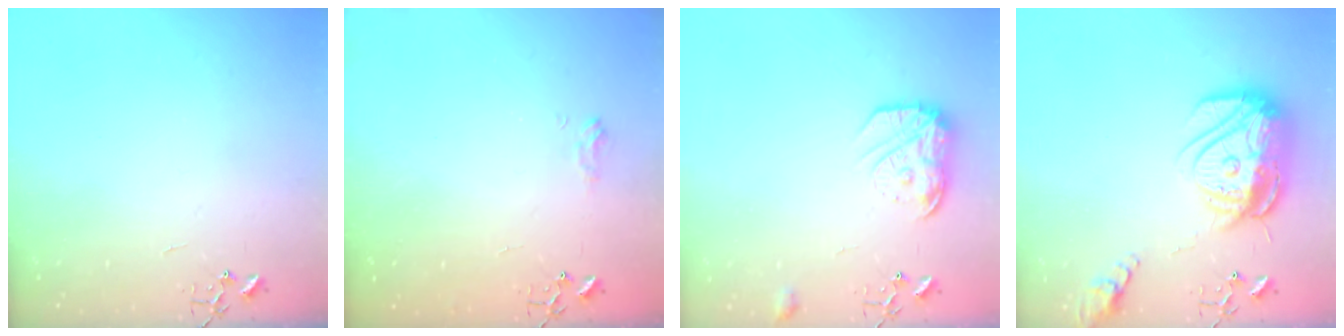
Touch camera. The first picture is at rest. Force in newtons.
{"total": 7.5, "press": 7.4, "slide": 0.8}
{"total": 14.3, "press": 14.3, "slide": 0.9}
{"total": 18.8, "press": 18.8, "slide": 1.8}